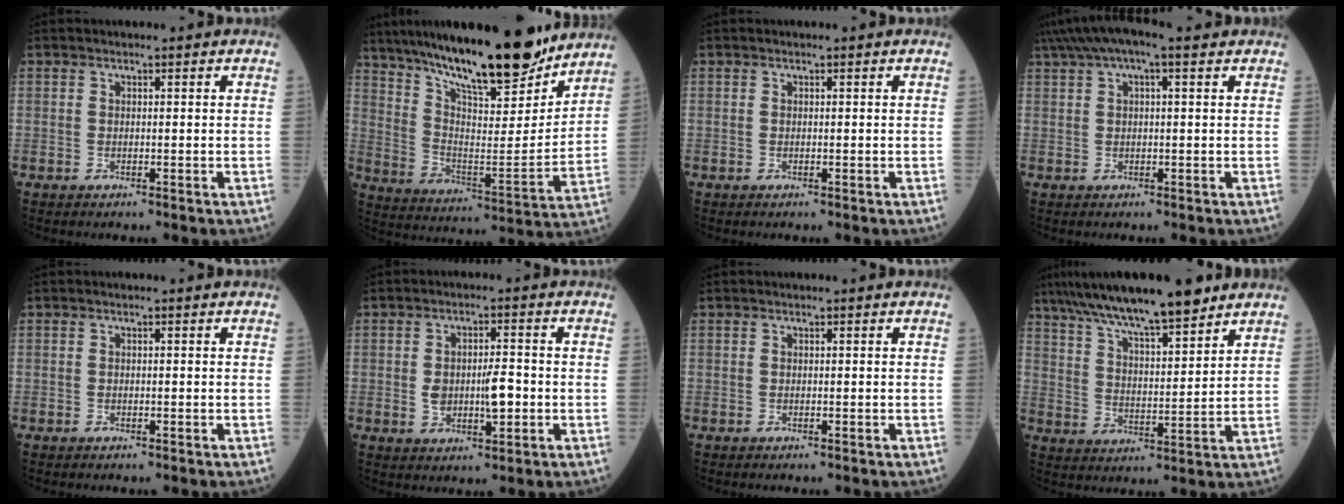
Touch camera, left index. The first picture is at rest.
{"total": 23.3, "force": [19.1, 3.9, 12.7], "torque": [-0.218, -0.012, 0.307]}
{"total": 0.0}
{"total": 7.4, "force": [4.8, 1.7, 5.4], "torque": [-0.101, 0.053, 0.078]}
{"total": 0.0}
{"total": 6.2, "force": [-0.8, 2.5, 5.7], "torque": [-0.104, 0.004, -0.007]}
{"total": 0.0}
{"total": 15.2, "force": [12.1, 1.9, 9.1], "torque": [-0.154, 0.024, 0.207]}